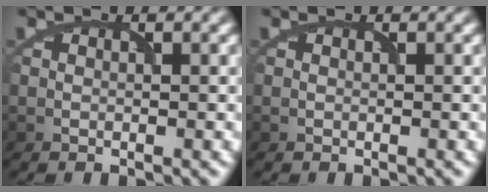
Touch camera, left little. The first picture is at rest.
{"total": 0.0}